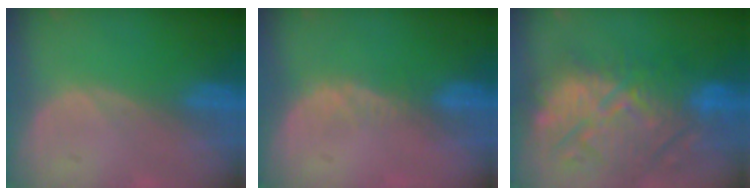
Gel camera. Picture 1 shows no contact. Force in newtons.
{"total": 2.1, "press": 1.5, "slide": 1.4}
{"total": 12.8, "press": 12.2, "slide": 4.0}